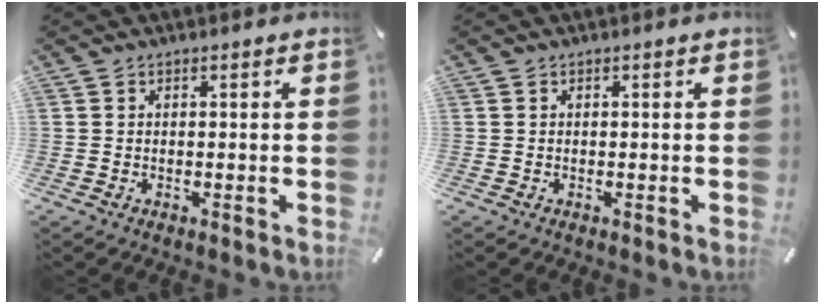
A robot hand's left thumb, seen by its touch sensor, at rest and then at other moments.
{"total": 0.0}